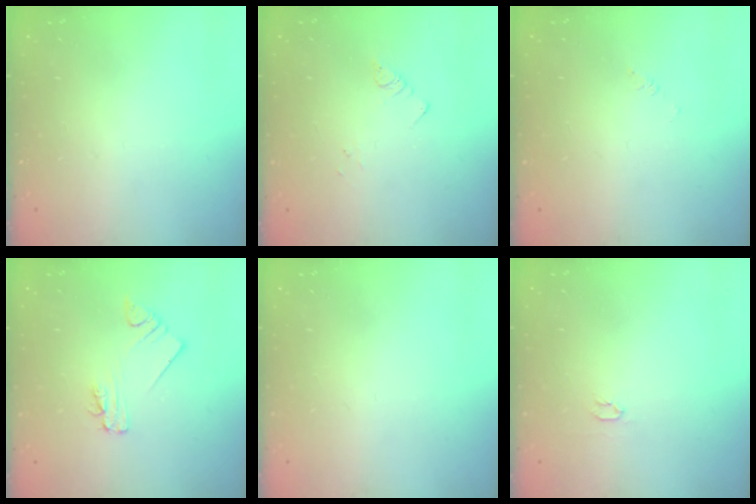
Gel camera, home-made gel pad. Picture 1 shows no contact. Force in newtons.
{"total": 1.9, "press": 1.9, "slide": 0.2}
{"total": 1.7, "press": 1.7, "slide": 0.3}
{"total": 2.0, "press": 2.0, "slide": 0.1}
{"total": 0.7, "press": 0.6, "slide": 0.1}
{"total": 2.0, "press": 2.0, "slide": 0.3}